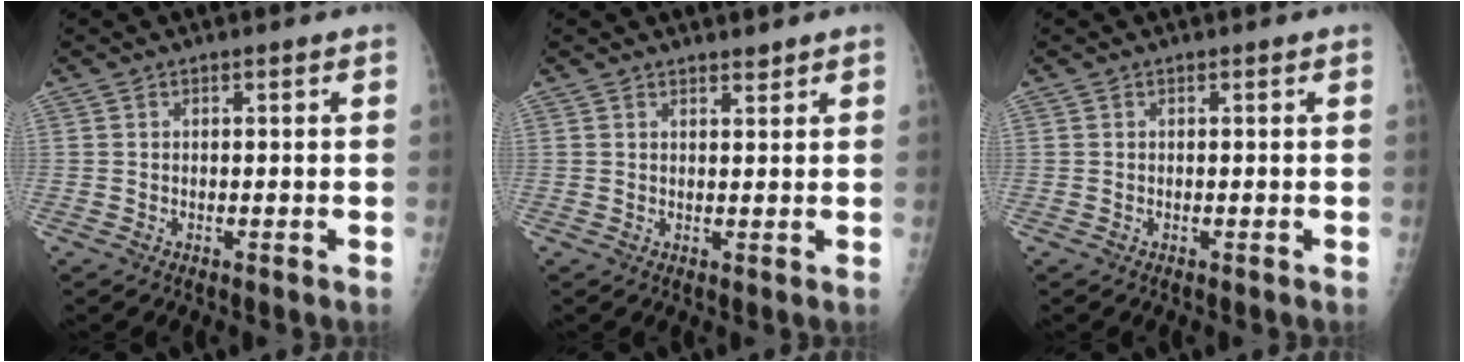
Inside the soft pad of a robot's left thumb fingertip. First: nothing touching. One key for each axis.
{"total": 1.4, "fx": 1.3, "fy": 0.3, "fz": 0.4, "tx": 0.001, "ty": -0.011, "tz": 0.020}
{"total": 0.0}